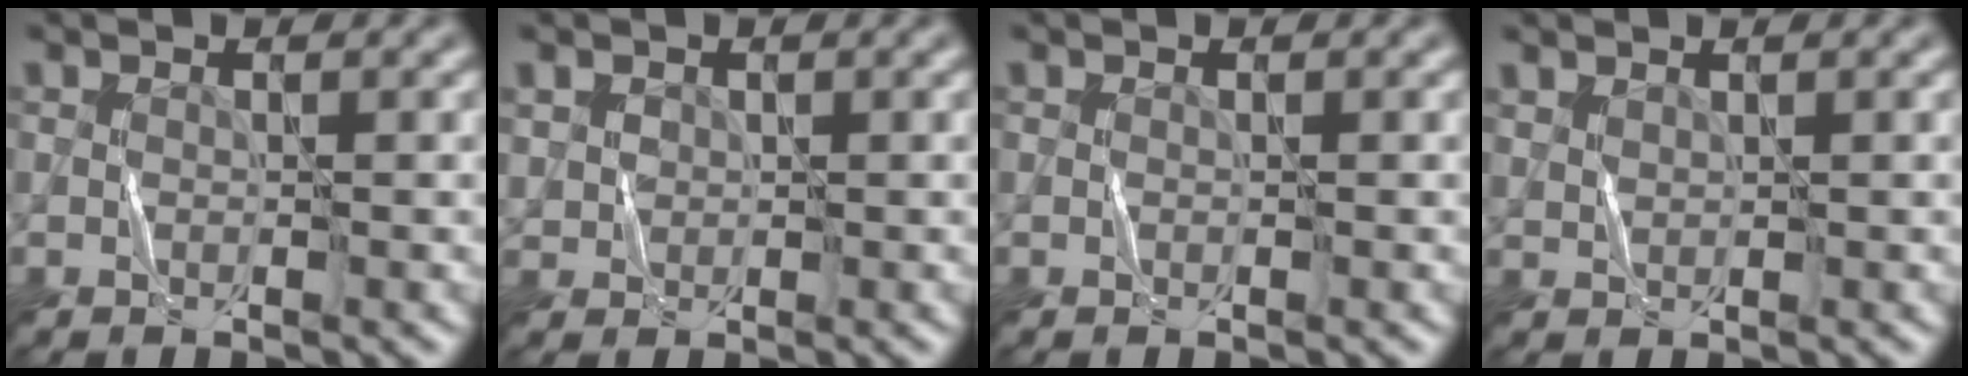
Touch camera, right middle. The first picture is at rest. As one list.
[{"total": 1.5, "force": [0.6, 1.3, 0.4], "torque": [-0.008, -0.002, 0.016]}, {"total": 0.0}, {"total": 1.1, "force": [1.0, 0.3, 0.4], "torque": [-0.014, 0.001, 0.028]}]